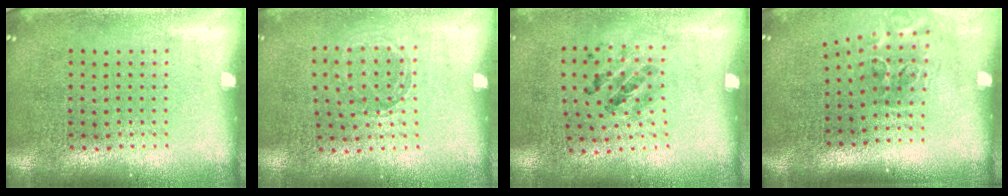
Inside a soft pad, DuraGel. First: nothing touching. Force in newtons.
{"total": 0.9, "press": 0.8, "slide": 0.2}
{"total": 1.2, "press": 0.7, "slide": 1.0}
{"total": 1.9, "press": 1.1, "slide": 1.5}